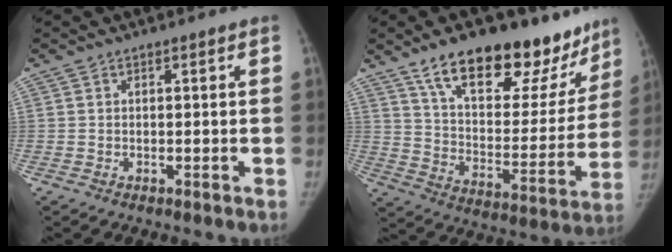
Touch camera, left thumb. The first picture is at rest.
{"total": 26.9, "force": [19.1, 11.6, 14.9], "torque": [-0.167, -0.081, 0.290]}